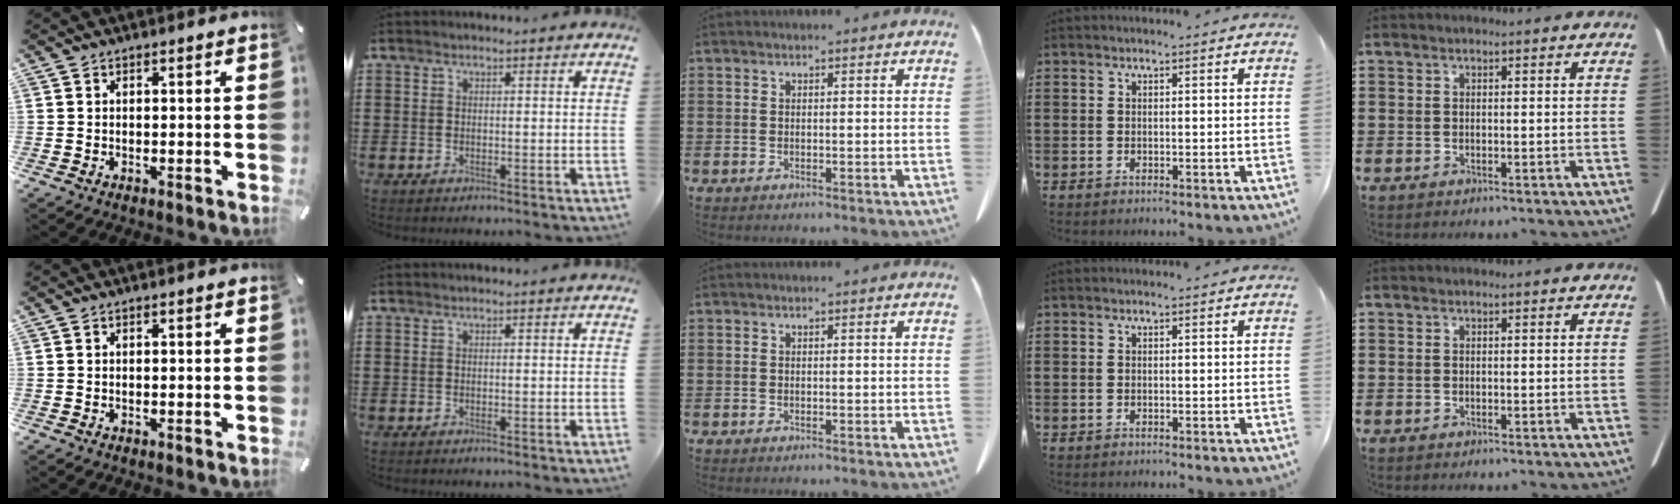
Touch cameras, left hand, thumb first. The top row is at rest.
{}